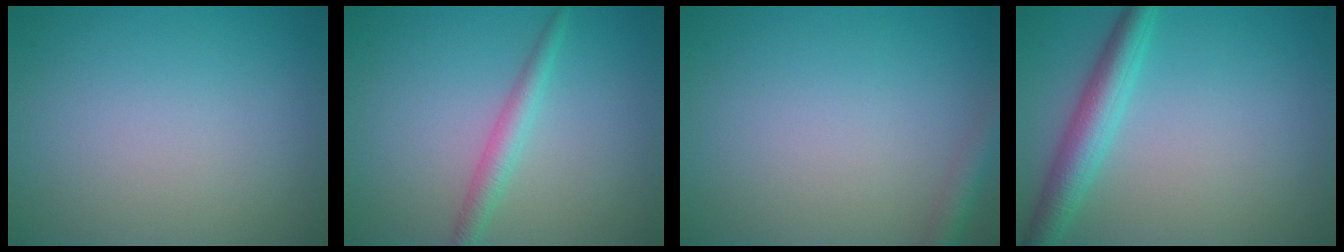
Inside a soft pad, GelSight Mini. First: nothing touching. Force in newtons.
{"total": 2.2, "press": 2.2, "slide": 0.1}
{"total": 2.0, "press": 2.0, "slide": 0.1}
{"total": 4.0, "press": 4.0, "slide": 0.1}